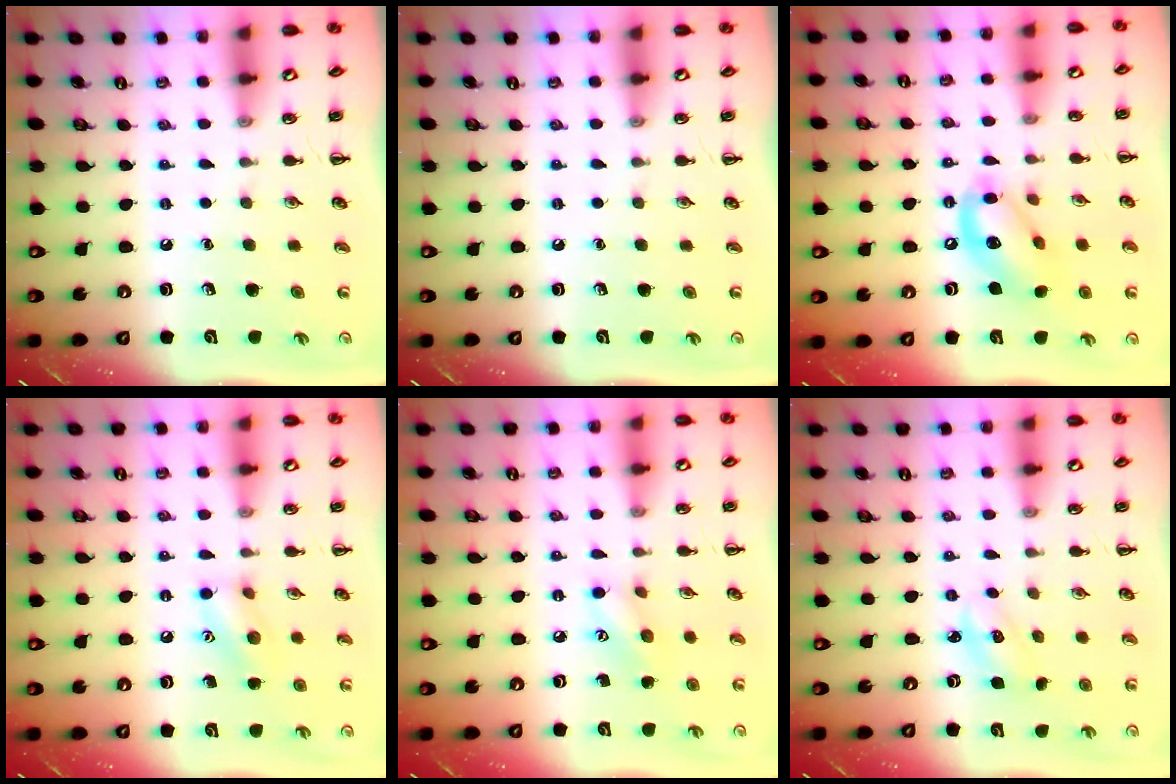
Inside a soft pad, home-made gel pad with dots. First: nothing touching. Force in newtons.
{"total": 0.0}
{"total": 13.9, "press": 13.5, "slide": 3.4}
{"total": 9.8, "press": 9.7, "slide": 1.0}
{"total": 7.2, "press": 7.1, "slide": 1.1}
{"total": 2.8, "press": 2.8, "slide": 0.7}